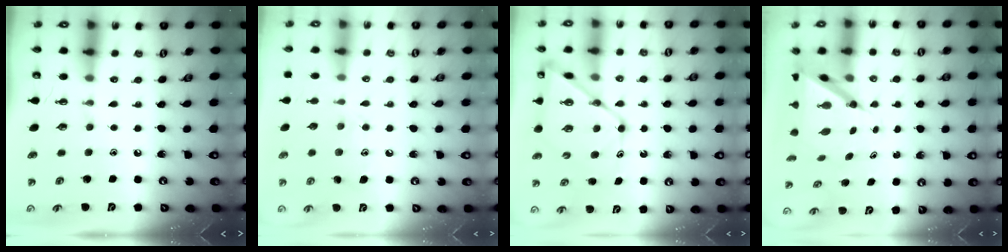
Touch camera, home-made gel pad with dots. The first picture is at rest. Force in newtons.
{"total": 9.6, "press": 9.6, "slide": 0.5}
{"total": 14.2, "press": 14.1, "slide": 1.4}
{"total": 7.1, "press": 7.1, "slide": 0.7}